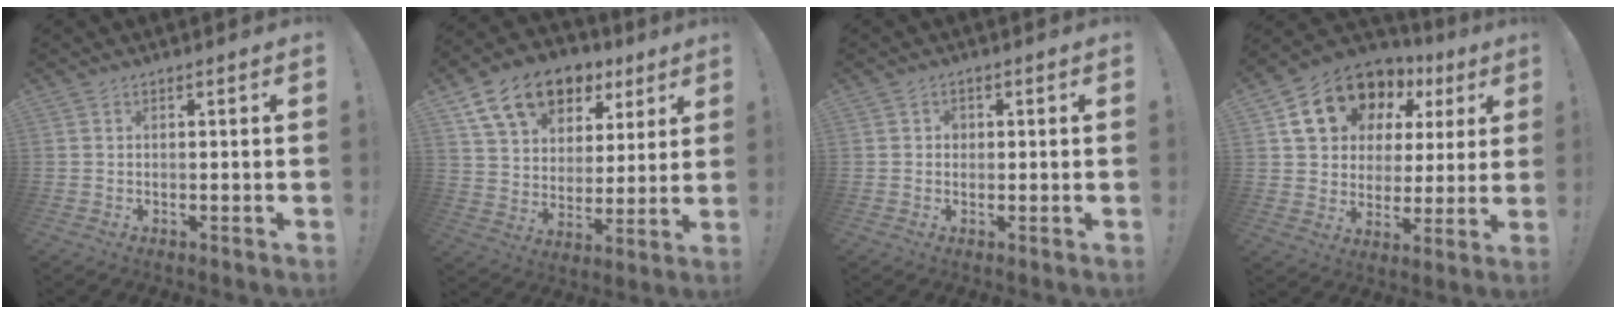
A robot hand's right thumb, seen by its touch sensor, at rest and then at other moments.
{"total": 16.8, "force": [10.0, 10.7, 8.3], "torque": [-0.135, -0.048, 0.184]}
{"total": 1.7, "force": [-0.1, 1.5, 0.7], "torque": [-0.010, 0.004, -0.005]}
{"total": 16.9, "force": [9.9, 11.4, 7.7], "torque": [-0.126, -0.048, 0.196]}